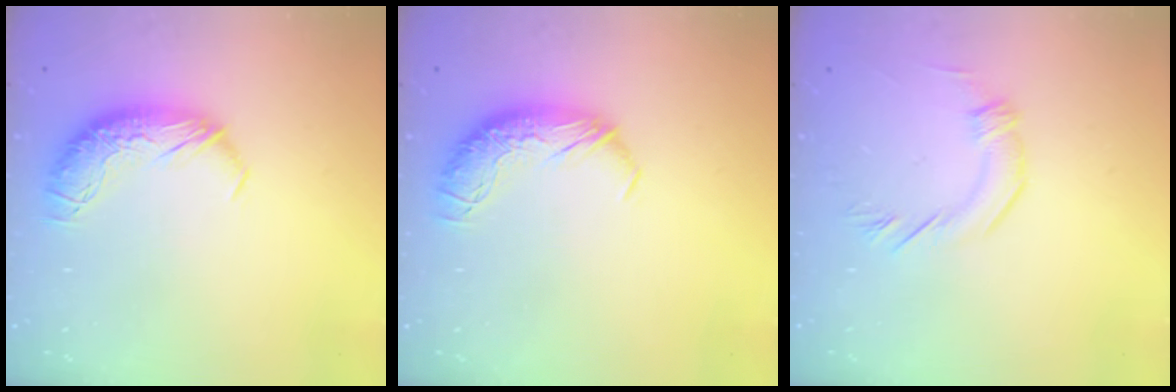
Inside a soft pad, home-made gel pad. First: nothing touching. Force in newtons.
{"total": 0.0}
{"total": 3.1, "press": 2.7, "slide": 1.4}